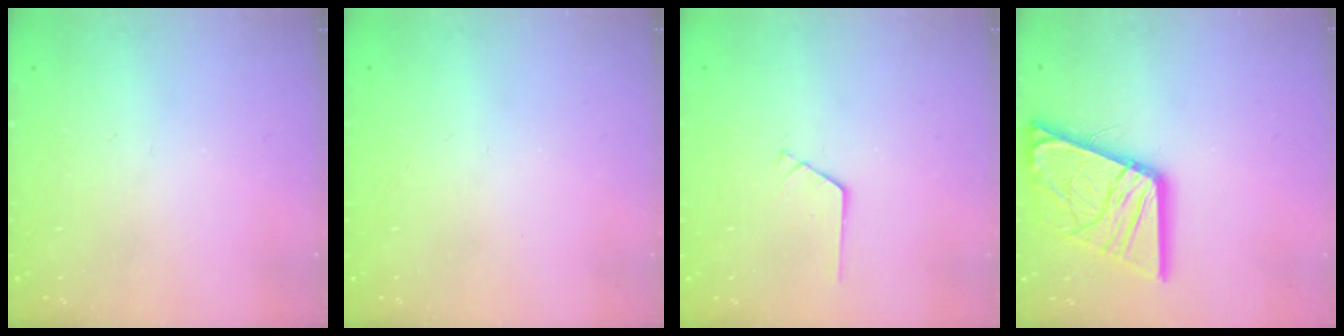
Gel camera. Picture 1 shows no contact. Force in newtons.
{"total": 0.0}
{"total": 0.7, "press": 0.7, "slide": 0.1}
{"total": 22.3, "press": 22.1, "slide": 2.5}